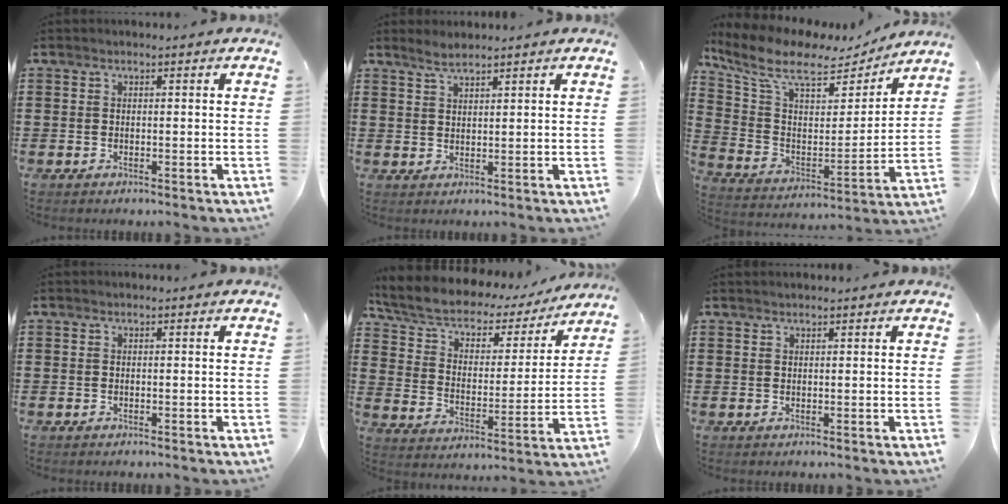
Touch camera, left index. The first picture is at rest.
{"total": 2.4, "force": [2.0, 0.4, 1.2], "torque": [-0.029, 0.003, 0.038]}
{"total": 9.8, "force": [7.4, 3.2, 5.5], "torque": [-0.141, -0.040, 0.125]}
{"total": 0.0}
{"total": 5.5, "force": [4.1, 2.7, 2.6], "torque": [-0.071, -0.029, 0.066]}
{"total": 0.8, "force": [0.7, 0.0, 0.2], "torque": [-0.005, -0.001, 0.015]}